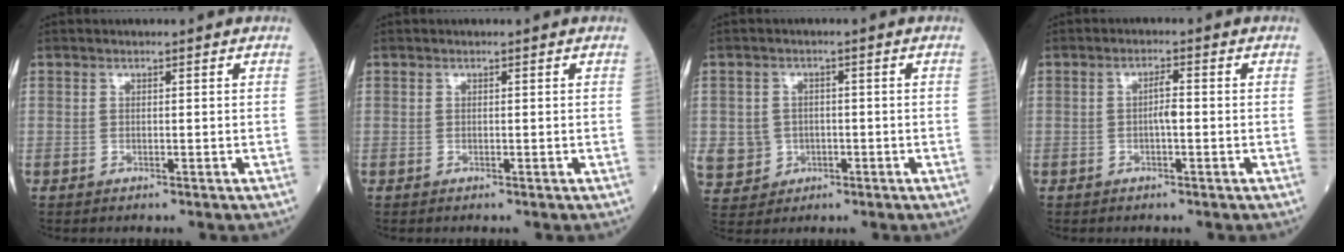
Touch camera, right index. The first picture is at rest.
{"total": 0.0}
{"total": 6.8, "force": [-1.1, 6.5, 1.5], "torque": [-0.038, 0.008, -0.005]}
{"total": 2.2, "force": [-0.3, 0.3, 2.2], "torque": [-0.039, 0.003, -0.007]}